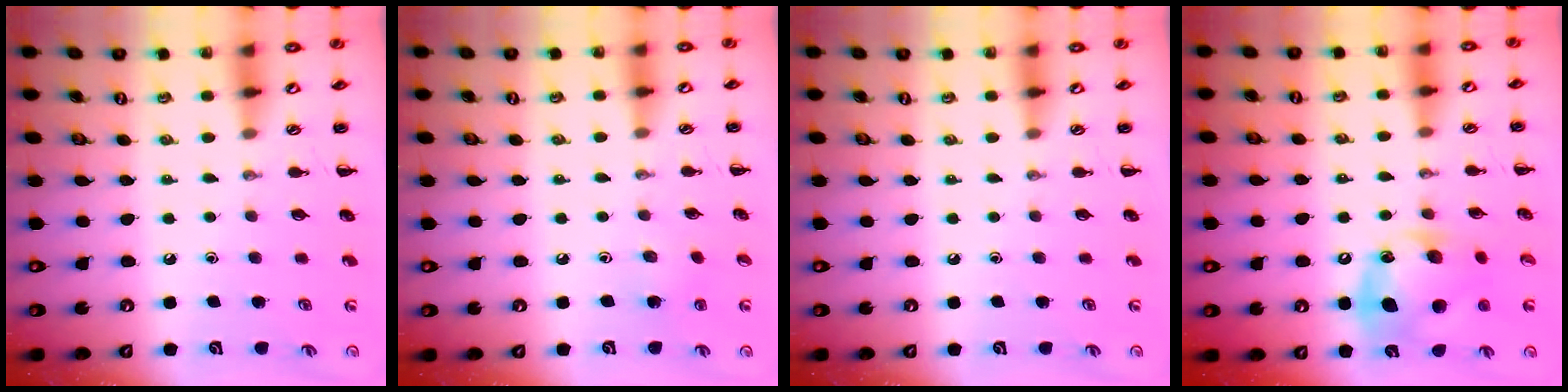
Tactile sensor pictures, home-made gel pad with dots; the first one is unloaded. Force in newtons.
{"total": 5.2, "press": 5.0, "slide": 1.5}
{"total": 0.0}
{"total": 14.2, "press": 14.2, "slide": 0.9}